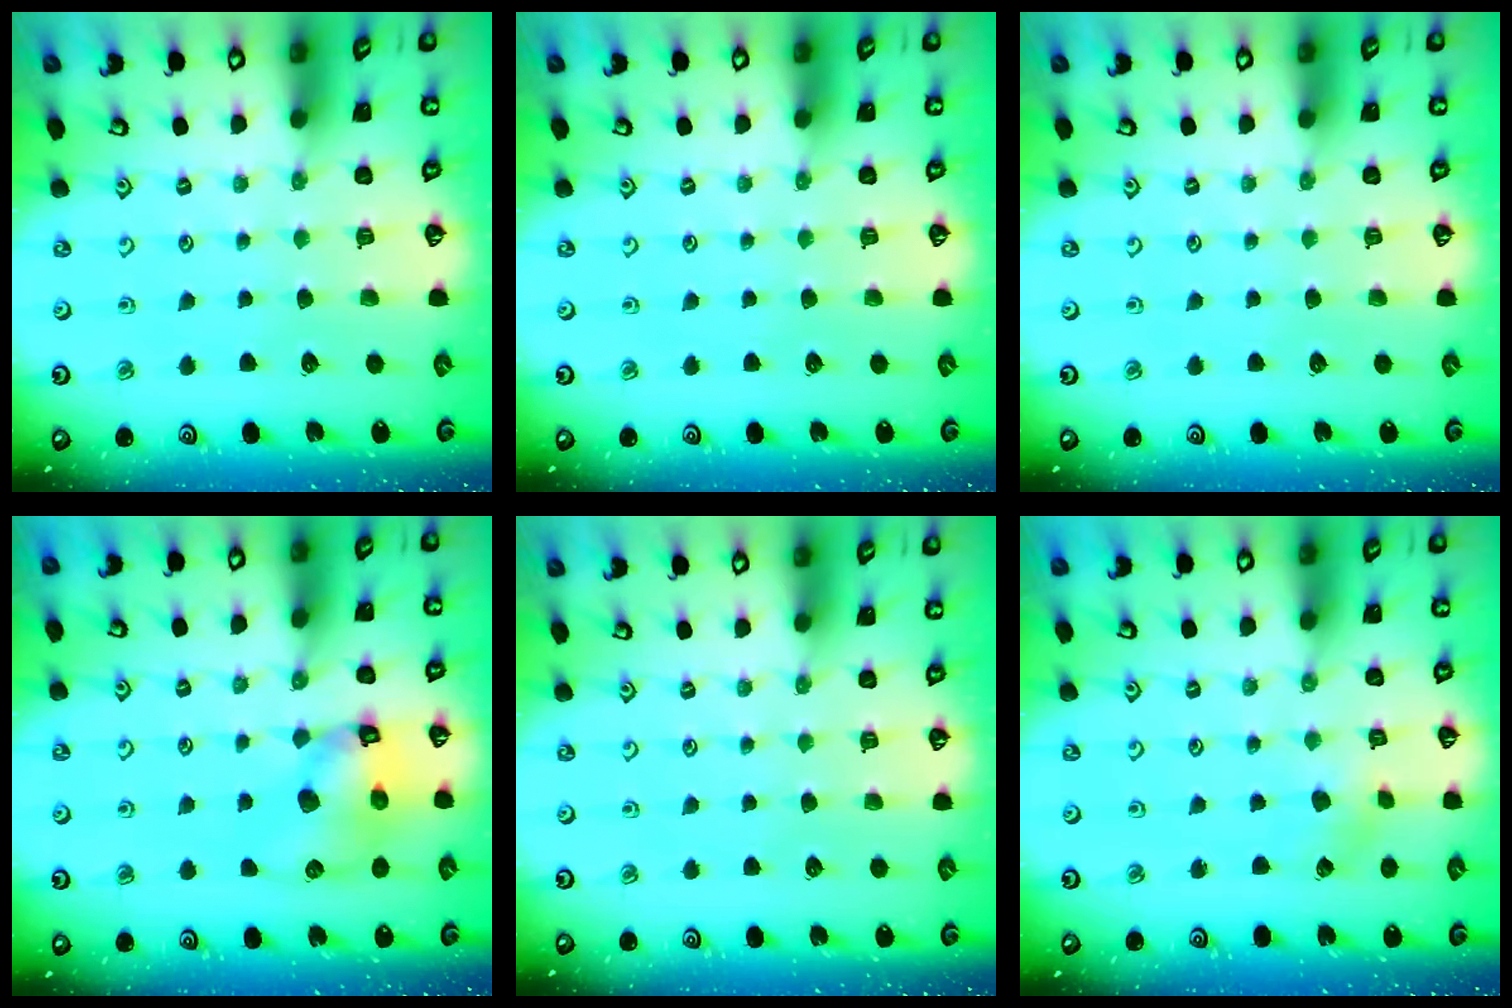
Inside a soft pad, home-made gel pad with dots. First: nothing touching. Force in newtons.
{"total": 0.0}
{"total": 0.0}
{"total": 10.9, "press": 10.8, "slide": 1.5}
{"total": 0.0}
{"total": 2.7, "press": 2.6, "slide": 0.6}